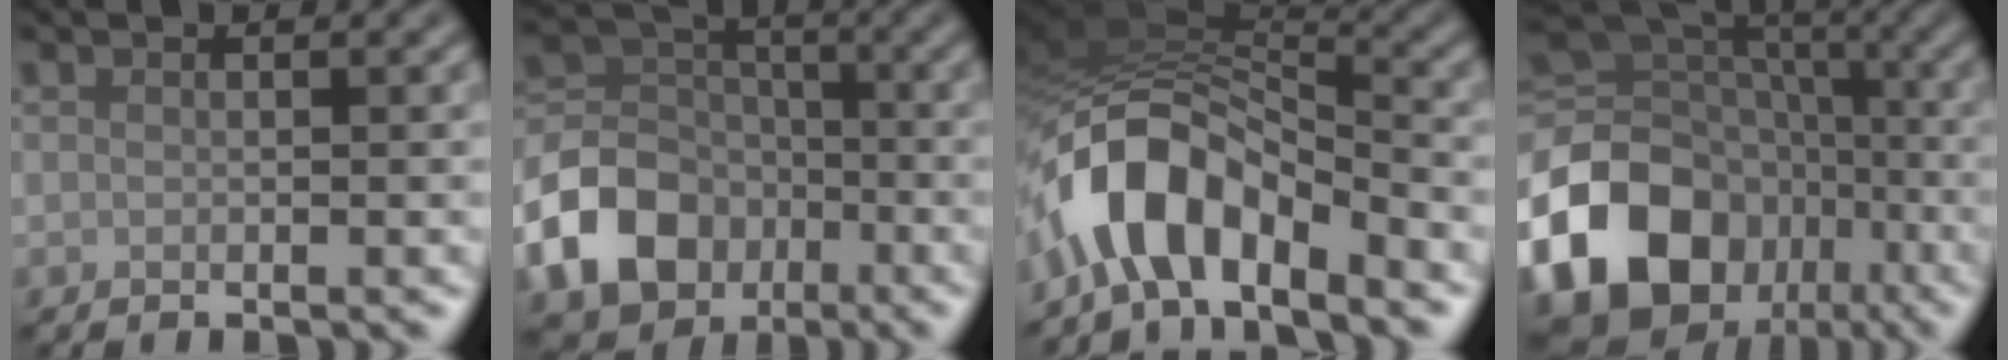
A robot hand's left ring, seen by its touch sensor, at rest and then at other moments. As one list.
[{"total": 9.3, "force": [-4.2, 7.1, 4.4], "torque": [-0.094, -0.005, -0.092]}, {"total": 8.4, "force": [-5.2, 3.5, 5.5], "torque": [-0.090, 0.008, -0.106]}, {"total": 19.7, "force": [-9.1, 14.6, 9.6], "torque": [-0.205, -0.024, -0.147]}]